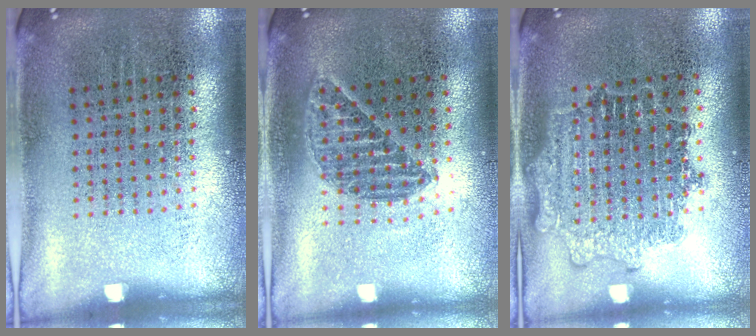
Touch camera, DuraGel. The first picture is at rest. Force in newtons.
{"total": 1.2, "press": 1.1, "slide": 0.5}
{"total": 1.4, "press": 1.4, "slide": 0.2}